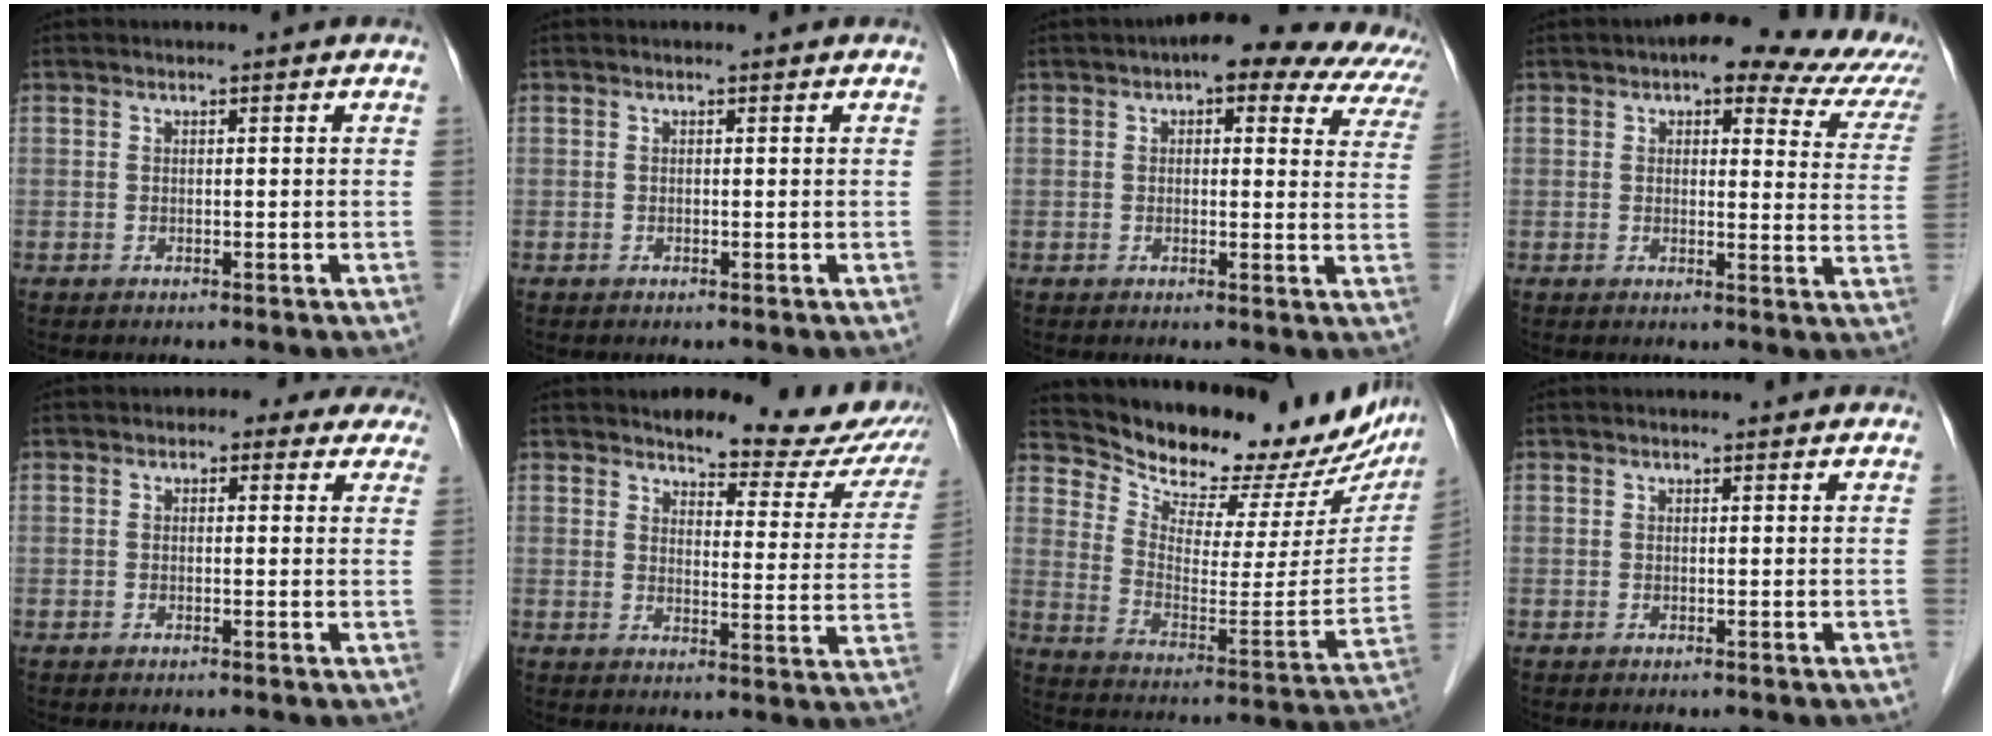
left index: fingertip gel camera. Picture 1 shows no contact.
{"total": 0.0}
{"total": 15.2, "force": [11.9, 5.5, 7.7], "torque": [-0.068, 0.027, 0.117]}
{"total": 14.4, "force": [10.0, 5.5, 8.8], "torque": [-0.078, 0.019, 0.094]}
{"total": 4.6, "force": [3.6, 2.7, 1.2], "torque": [0.003, 0.009, 0.025]}
{"total": 16.0, "force": [14.5, 4.6, 4.7], "torque": [-0.018, -0.039, 0.144]}
{"total": 22.8, "force": [20.7, 6.0, 7.4], "torque": [-0.107, -0.061, 0.278]}
{"total": 1.1, "force": [1.1, 0.1, 0.1], "torque": [-0.010, 0.001, 0.014]}